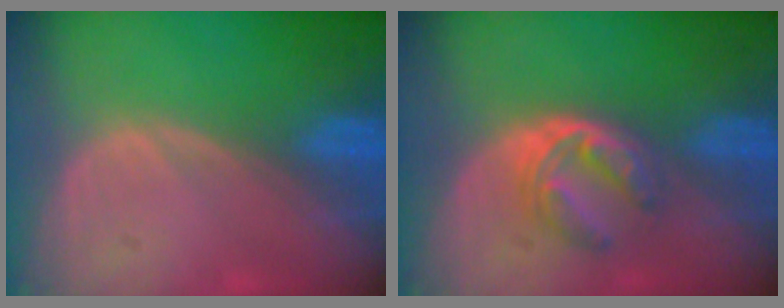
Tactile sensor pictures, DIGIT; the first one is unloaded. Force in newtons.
{"total": 6.0, "press": 5.0, "slide": 3.3}